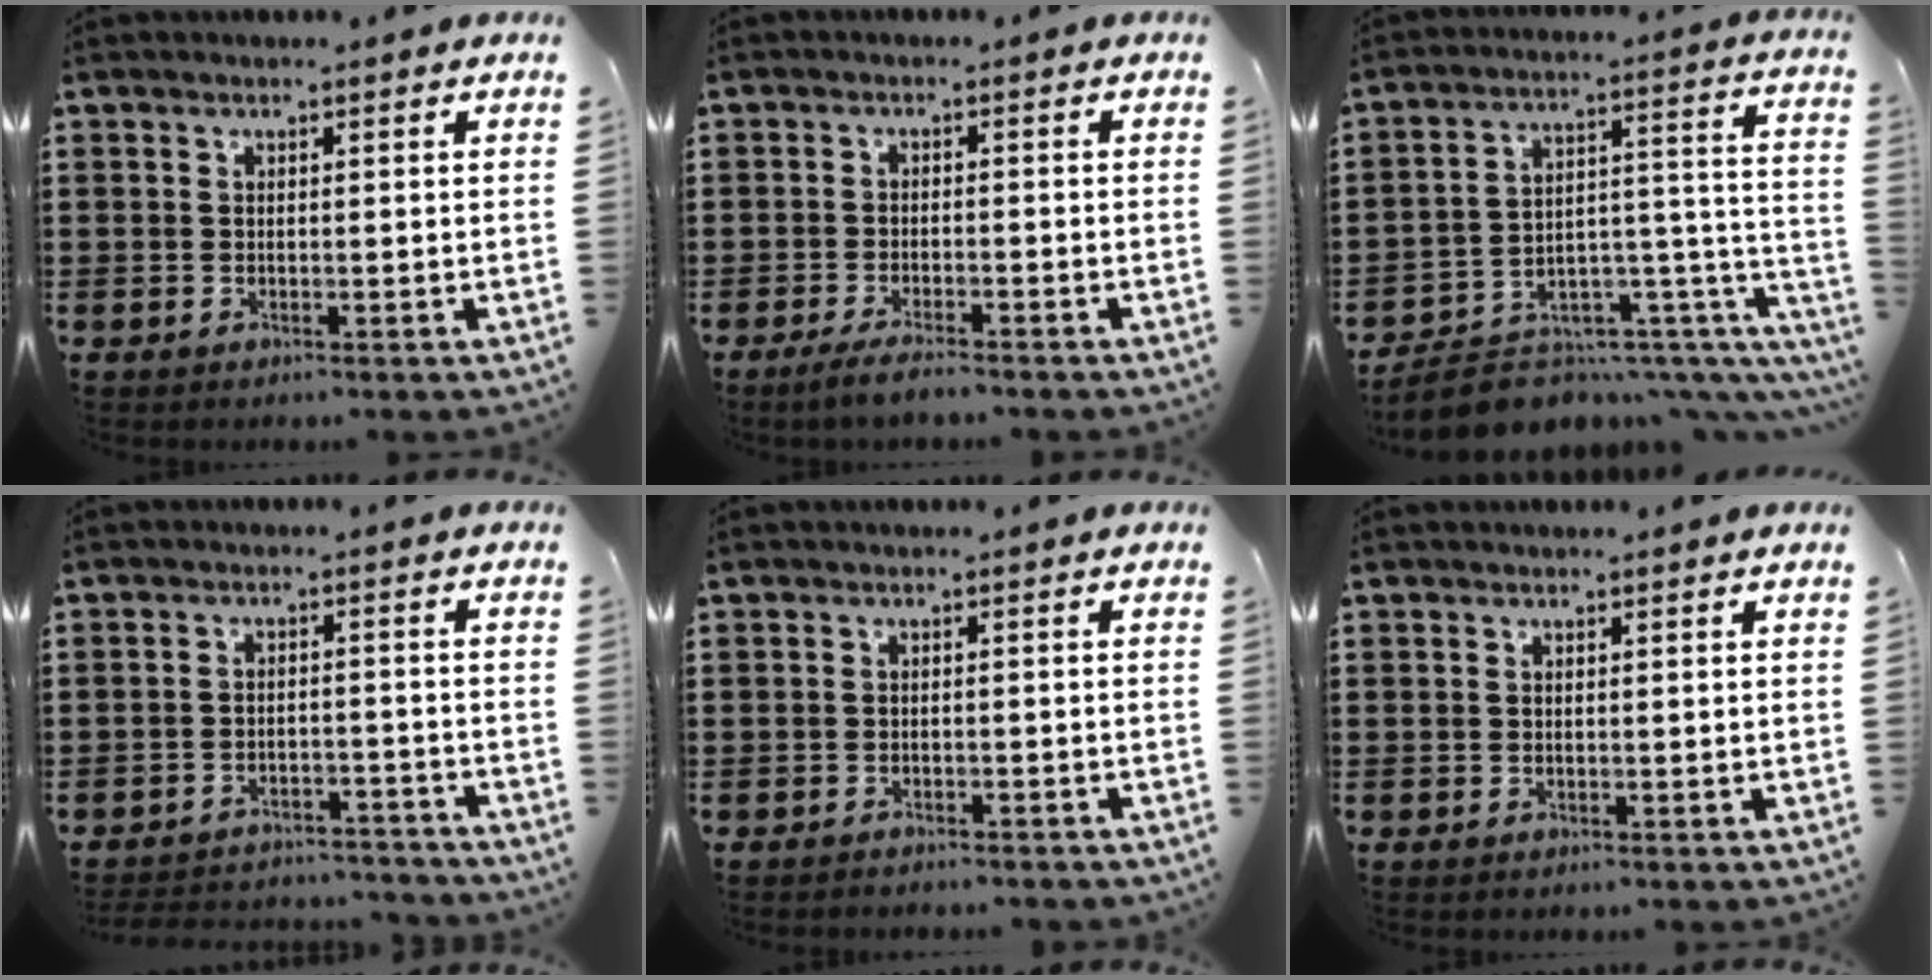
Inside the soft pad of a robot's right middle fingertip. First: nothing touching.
{"total": 2.6, "force": [-2.2, 0.1, 1.3], "torque": [-0.029, -0.003, -0.042]}
{"total": 7.3, "force": [-5.9, 3.1, 3.0], "torque": [-0.043, 0.002, -0.100]}
{"total": 3.6, "force": [-3.6, 0.2, -0.1], "torque": [-0.005, -0.001, -0.076]}
{"total": 1.1, "force": [-1.1, 0.0, -0.1], "torque": [-0.003, 0.001, -0.023]}
{"total": 0.0}